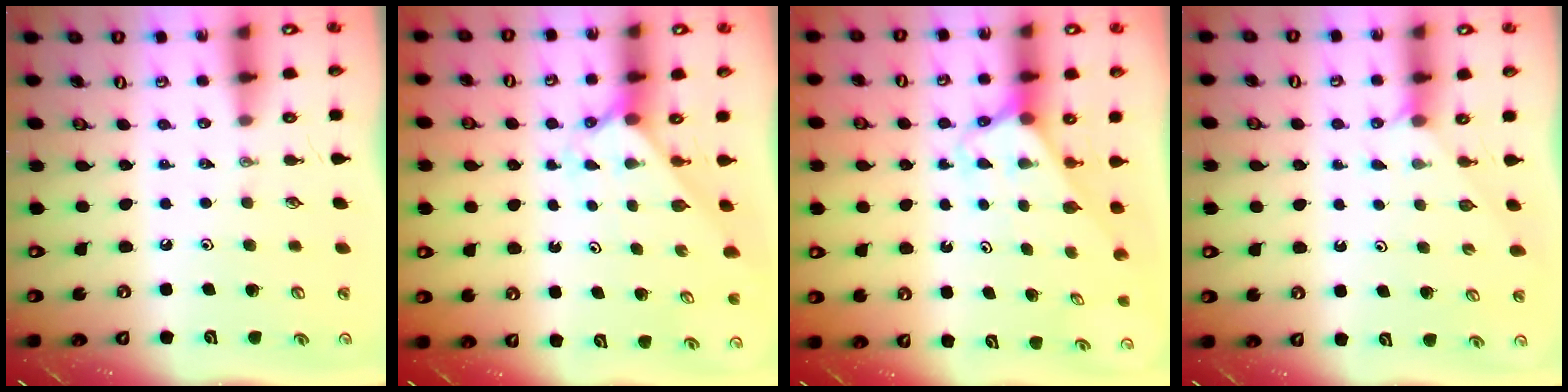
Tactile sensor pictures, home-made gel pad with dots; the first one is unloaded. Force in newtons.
{"total": 1.9, "press": 1.9, "slide": 0.2}
{"total": 2.6, "press": 2.6, "slide": 0.2}
{"total": 1.9, "press": 1.9, "slide": 0.3}